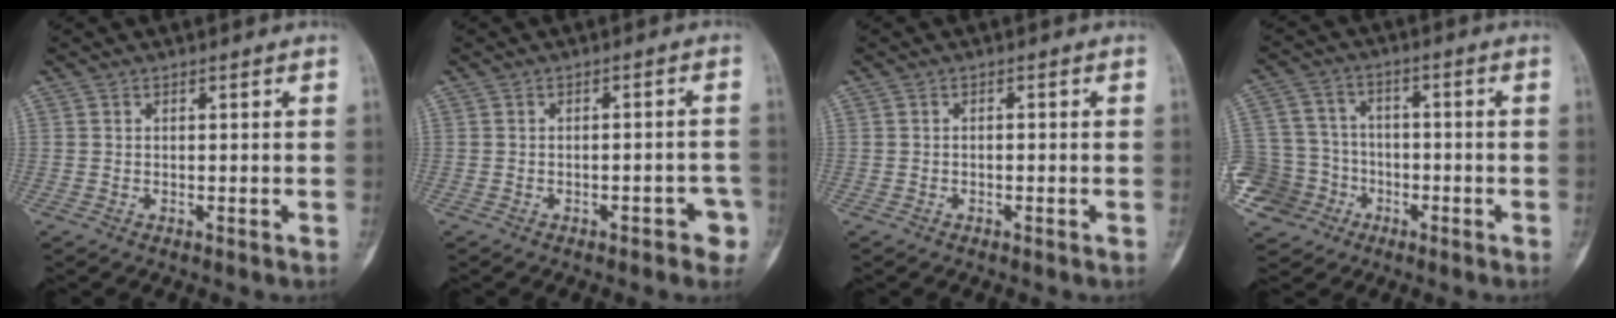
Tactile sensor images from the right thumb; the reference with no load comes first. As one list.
[{"total": 4.3, "force": [-2.2, 1.9, 3.2], "torque": [-0.029, 0.024, -0.023]}, {"total": 0.5, "force": [-0.3, 0.3, 0.4], "torque": [-0.005, 0.005, -0.007]}, {"total": 11.3, "force": [-5.2, 9.8, 2.1], "torque": [-0.039, 0.040, -0.089]}]